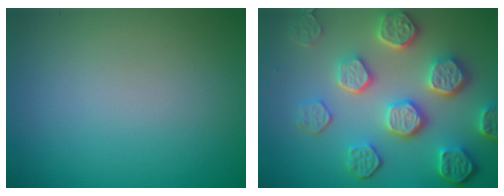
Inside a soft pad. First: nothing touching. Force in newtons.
{"total": 7.5, "press": 5.8, "slide": 4.7}